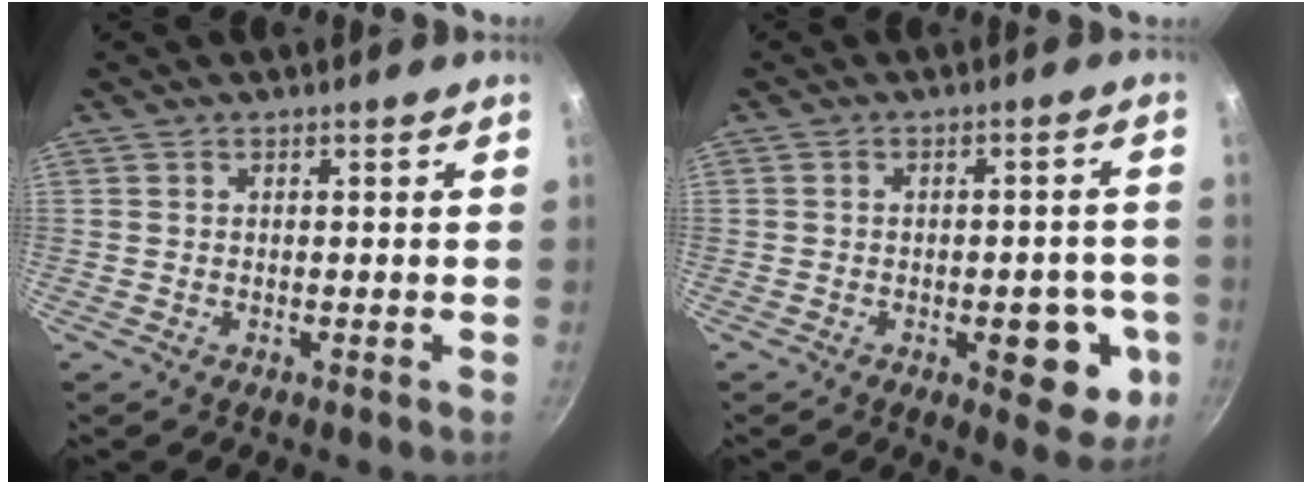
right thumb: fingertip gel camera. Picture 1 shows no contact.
{"total": 10.1, "force": [-3.0, 4.8, 8.4], "torque": [-0.062, 0.009, -0.036]}